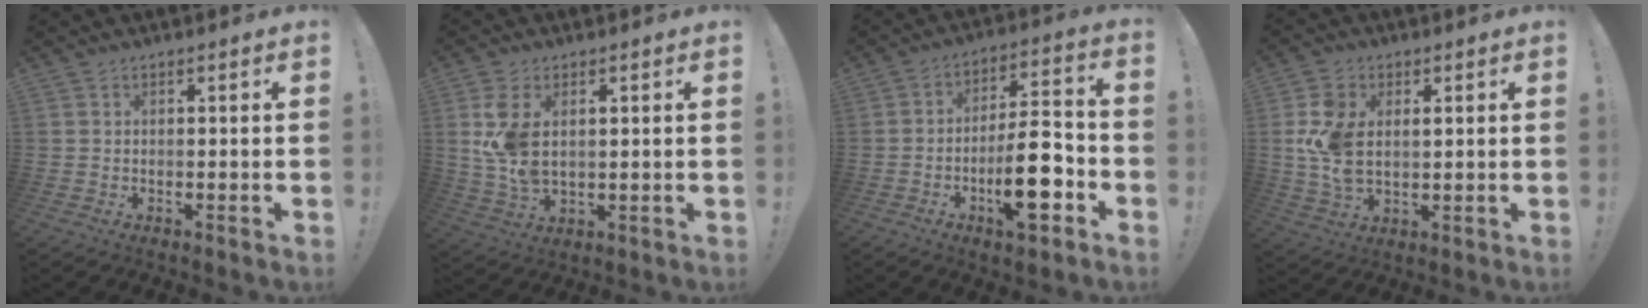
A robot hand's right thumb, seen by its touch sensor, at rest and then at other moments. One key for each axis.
{"total": 9.2, "fx": 2.6, "fy": 5.3, "fz": 7.0, "tx": -0.136, "ty": -0.017, "tz": 0.046}
{"total": 16.1, "fx": -6.0, "fy": 5.4, "fz": 14.0, "tx": -0.221, "ty": 0.028, "tz": -0.097}
{"total": 10.3, "fx": 1.7, "fy": 7.0, "fz": 7.4, "tx": -0.133, "ty": -0.001, "tz": 0.035}